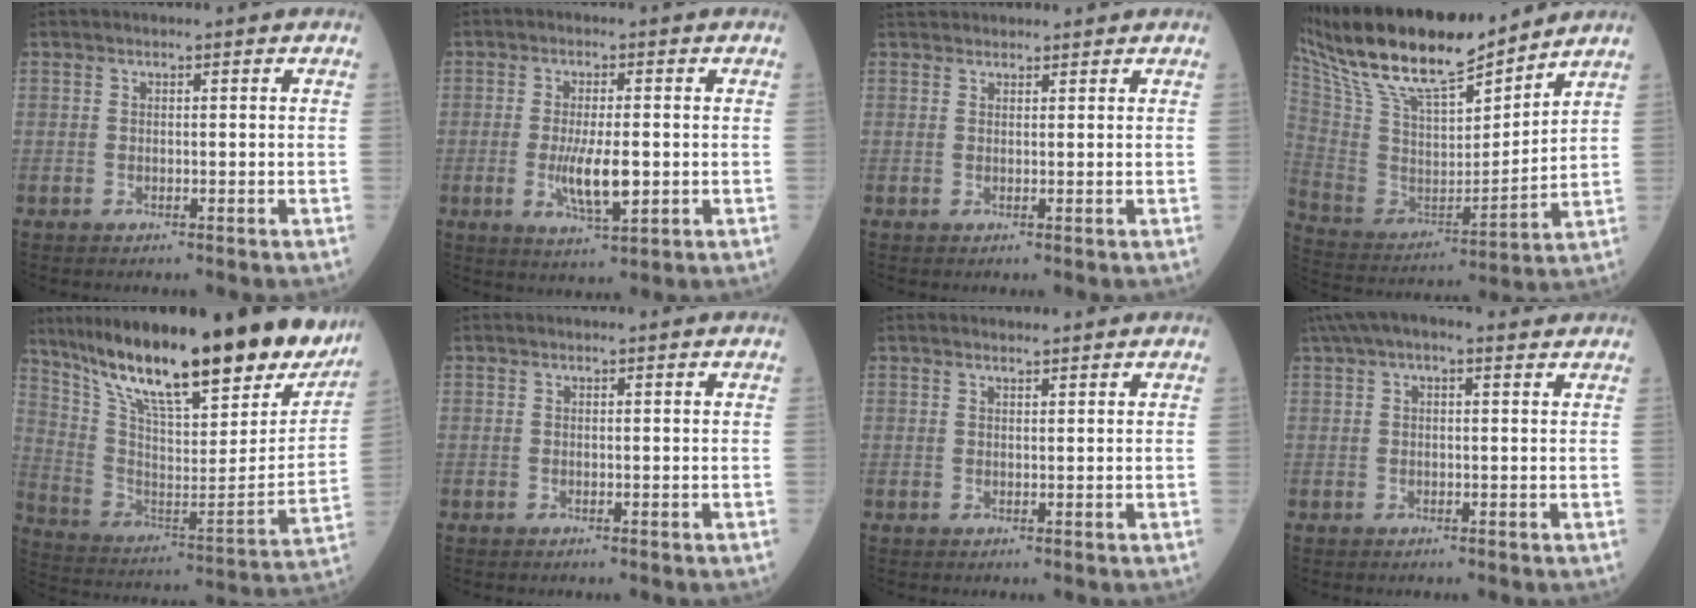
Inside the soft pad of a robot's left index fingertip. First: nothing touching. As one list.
[{"total": 6.5, "force": [-1.0, 1.8, 6.2], "torque": [-0.125, -0.016, -0.013]}, {"total": 6.5, "force": [6.0, 1.6, 1.8], "torque": [-0.020, 0.033, 0.091]}, {"total": 22.2, "force": [18.0, 4.9, 12.1], "torque": [-0.242, 0.010, 0.331]}, {"total": 31.1, "force": [24.2, 7.1, 18.2], "torque": [-0.307, -0.036, 0.357]}, {"total": 0.0}, {"total": 1.5, "force": [1.4, 0.4, 0.4], "torque": [-0.015, 0.004, 0.024]}, {"total": 7.8, "force": [5.3, 2.9, 5.0], "torque": [-0.097, 0.050, 0.090]}]